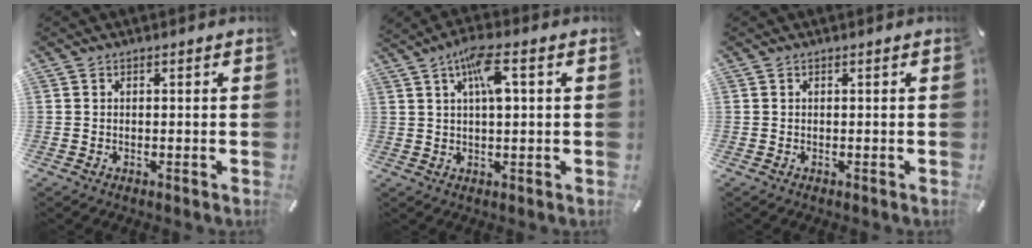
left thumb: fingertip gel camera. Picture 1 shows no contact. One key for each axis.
{"total": 7.9, "fx": 2.8, "fy": 2.5, "fz": 7.0, "tx": -0.134, "ty": 0.004, "tz": 0.045}
{"total": 0.0}